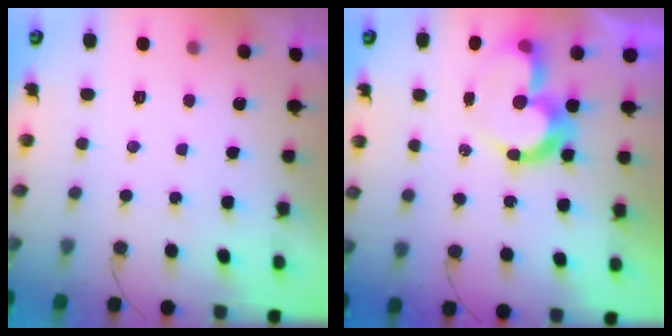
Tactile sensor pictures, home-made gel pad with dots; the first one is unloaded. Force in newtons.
{"total": 10.7, "press": 10.6, "slide": 1.5}